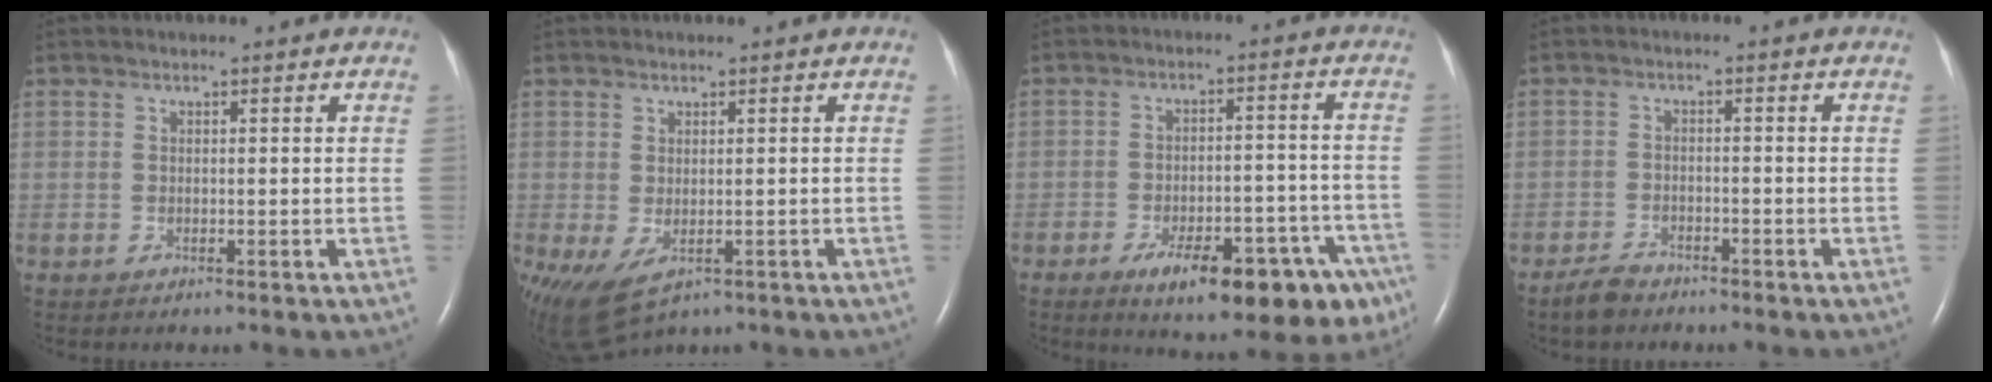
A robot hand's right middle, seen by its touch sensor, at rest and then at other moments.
{"total": 6.3, "force": [-2.7, 2.9, 4.9], "torque": [-0.086, -0.017, -0.032]}
{"total": 16.7, "force": [-10.2, 5.5, 11.9], "torque": [-0.094, 0.025, -0.136]}
{"total": 3.1, "force": [-2.7, 1.1, 1.0], "torque": [-0.033, -0.003, -0.048]}